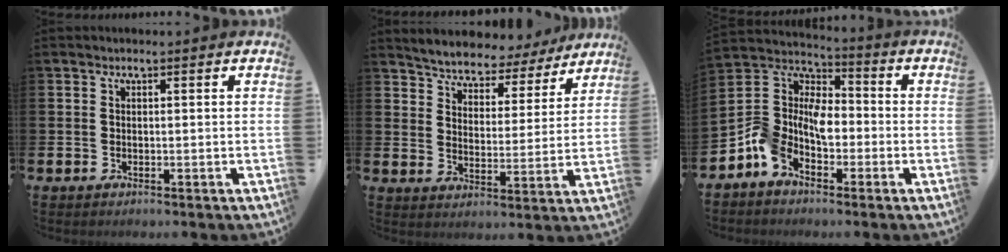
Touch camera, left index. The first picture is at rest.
{"total": 4.6, "force": [4.5, 1.0, -0.5], "torque": [-0.021, -0.044, 0.074]}
{"total": 8.5, "force": [-4.6, 5.8, 4.2], "torque": [-0.115, 0.003, -0.101]}